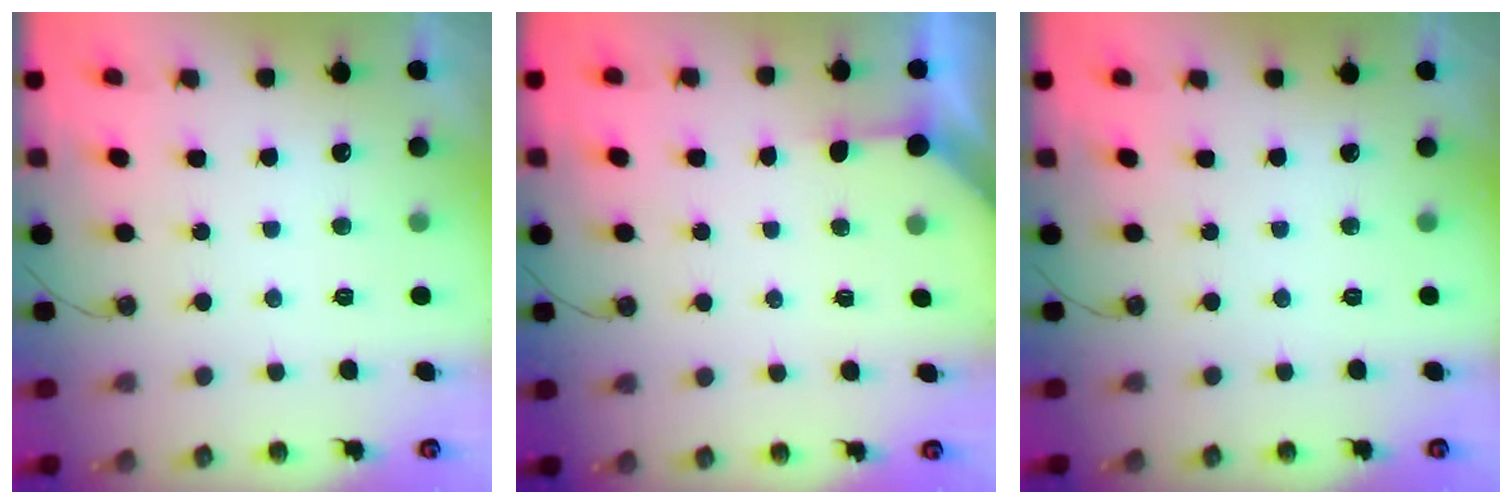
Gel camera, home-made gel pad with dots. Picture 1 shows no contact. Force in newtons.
{"total": 2.2, "press": 2.2, "slide": 0.3}
{"total": 0.0}